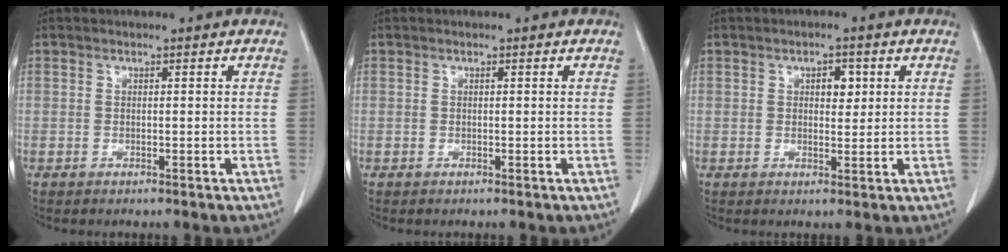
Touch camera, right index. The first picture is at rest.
{"total": 0.0}
{"total": 2.8, "force": [0.9, 1.5, 2.1], "torque": [-0.028, 0.002, 0.014]}